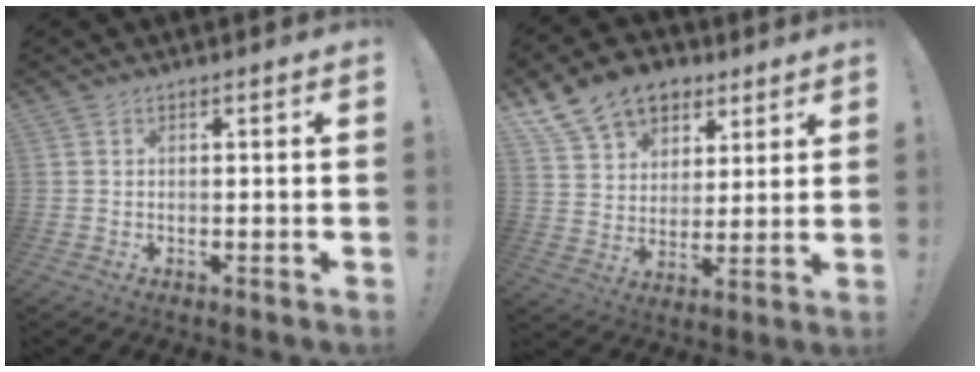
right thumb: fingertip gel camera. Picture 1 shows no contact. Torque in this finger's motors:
{"motor_torque": [1.11, 1.55, 0.21, 0.16, 0.07]}